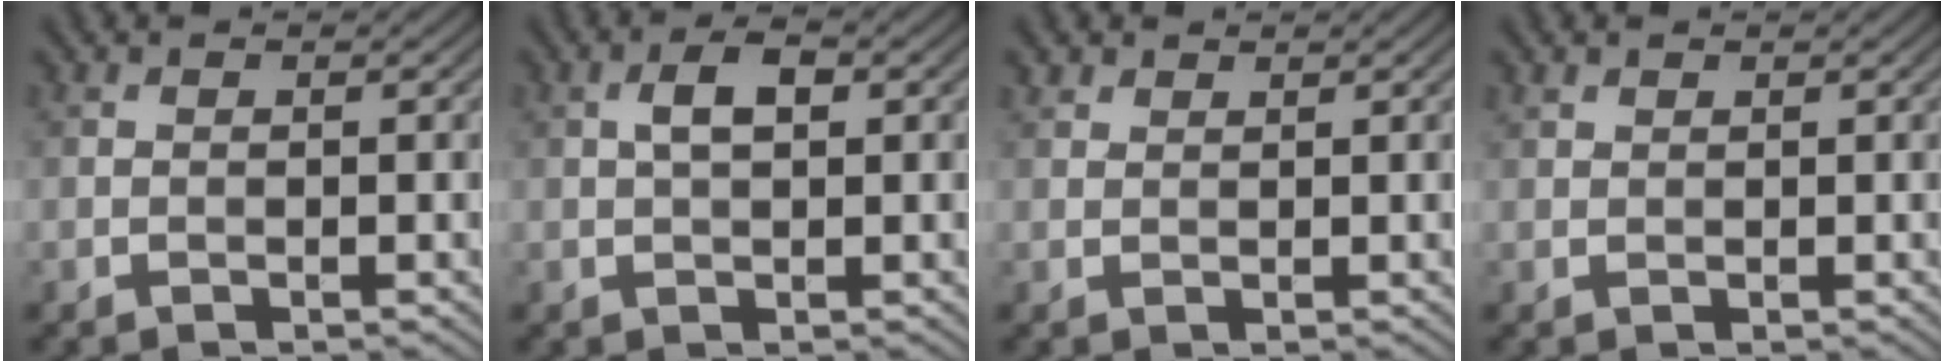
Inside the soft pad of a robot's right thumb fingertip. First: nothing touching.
{"total": 3.2, "force": [0.7, 1.5, 2.7], "torque": [-0.051, 0.006, 0.011]}
{"total": 1.4, "force": [1.2, 0.7, 0.3], "torque": [-0.007, 0.005, 0.026]}
{"total": 0.9, "force": [0.8, 0.4, 0.2], "torque": [-0.007, 0.001, 0.019]}